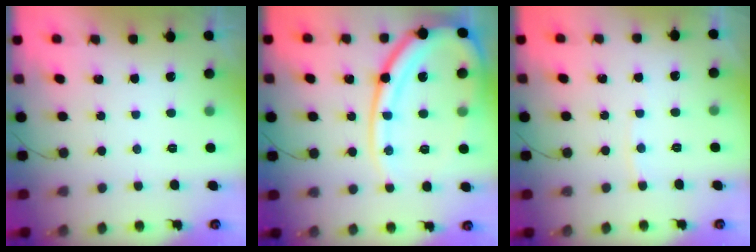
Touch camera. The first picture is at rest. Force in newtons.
{"total": 19.8, "press": 19.7, "slide": 2.4}
{"total": 3.0, "press": 3.0, "slide": 0.3}